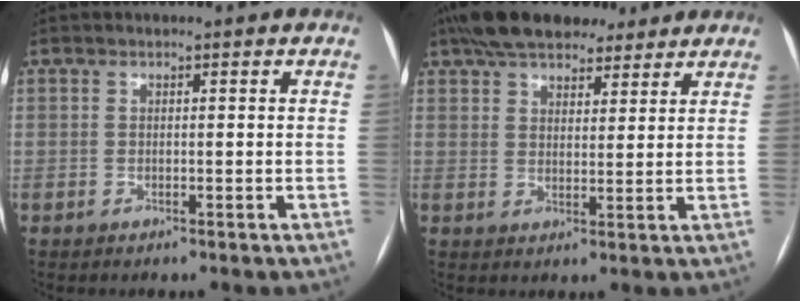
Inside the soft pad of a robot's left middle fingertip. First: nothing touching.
{"total": 13.4, "force": [10.6, 5.5, 6.1], "torque": [-0.103, 0.043, 0.165]}